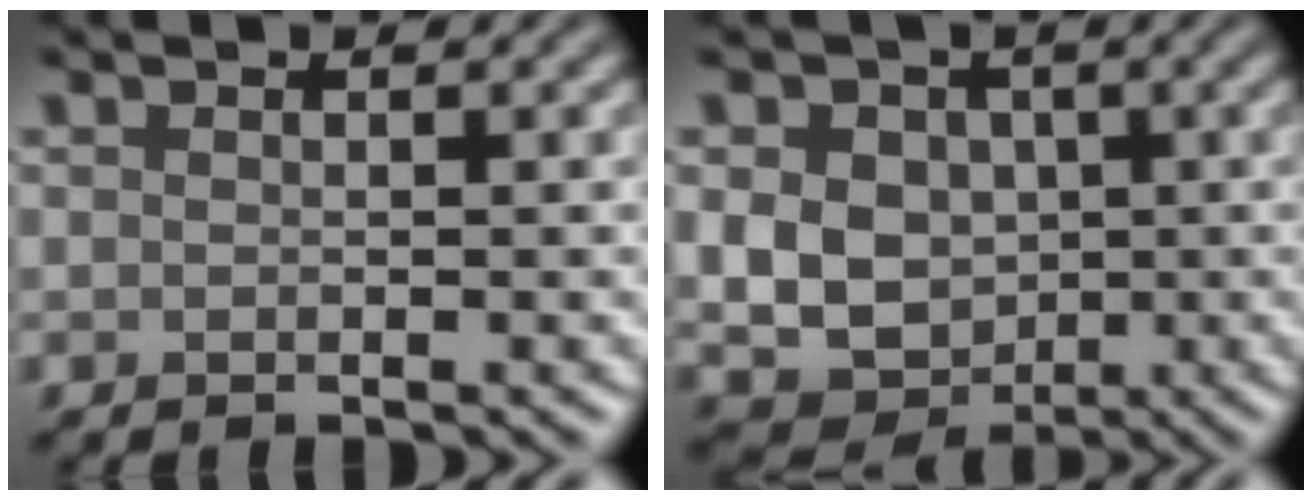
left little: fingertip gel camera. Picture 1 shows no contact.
{"total": 8.8, "force": [0.6, 7.5, 4.5], "torque": [-0.064, 0.012, -0.009]}